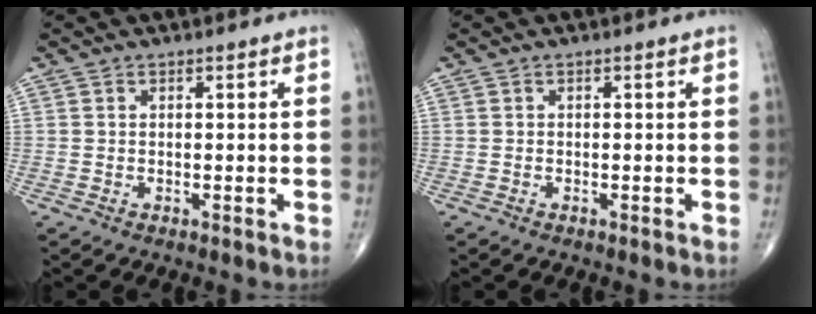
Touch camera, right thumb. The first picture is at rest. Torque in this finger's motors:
{"motor_torque": [0.02, 0.02, -0.01, 0.01, 0.00]}